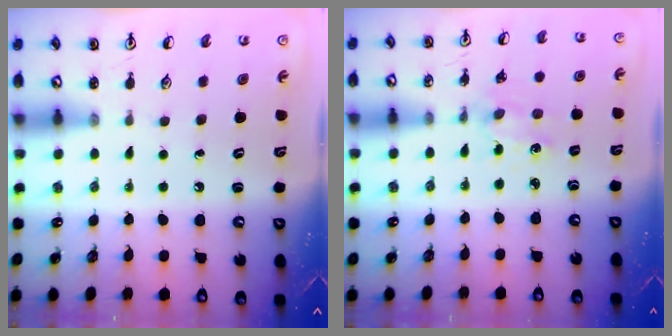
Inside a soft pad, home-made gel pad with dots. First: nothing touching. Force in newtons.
{"total": 2.0, "press": 1.9, "slide": 0.4}